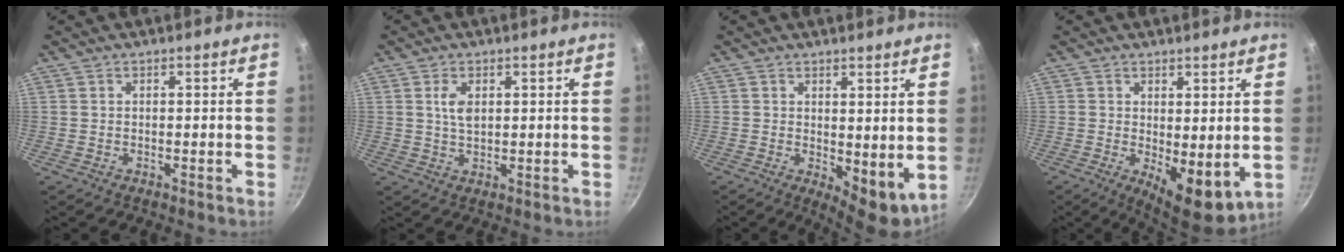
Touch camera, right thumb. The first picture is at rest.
{"total": 3.6, "force": [1.1, 2.0, 2.8], "torque": [-0.048, -0.004, 0.022]}
{"total": 7.0, "force": [1.0, 3.5, 6.0], "torque": [-0.071, -0.021, 0.020]}
{"total": 8.4, "force": [-0.2, 3.7, 7.5], "torque": [-0.089, -0.019, 0.007]}